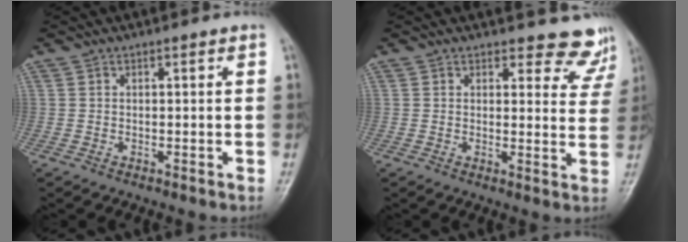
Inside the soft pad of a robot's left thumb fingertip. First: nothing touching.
{"total": 7.9, "force": [7.4, 2.8, 0.0], "torque": [0.048, -0.054, 0.057]}